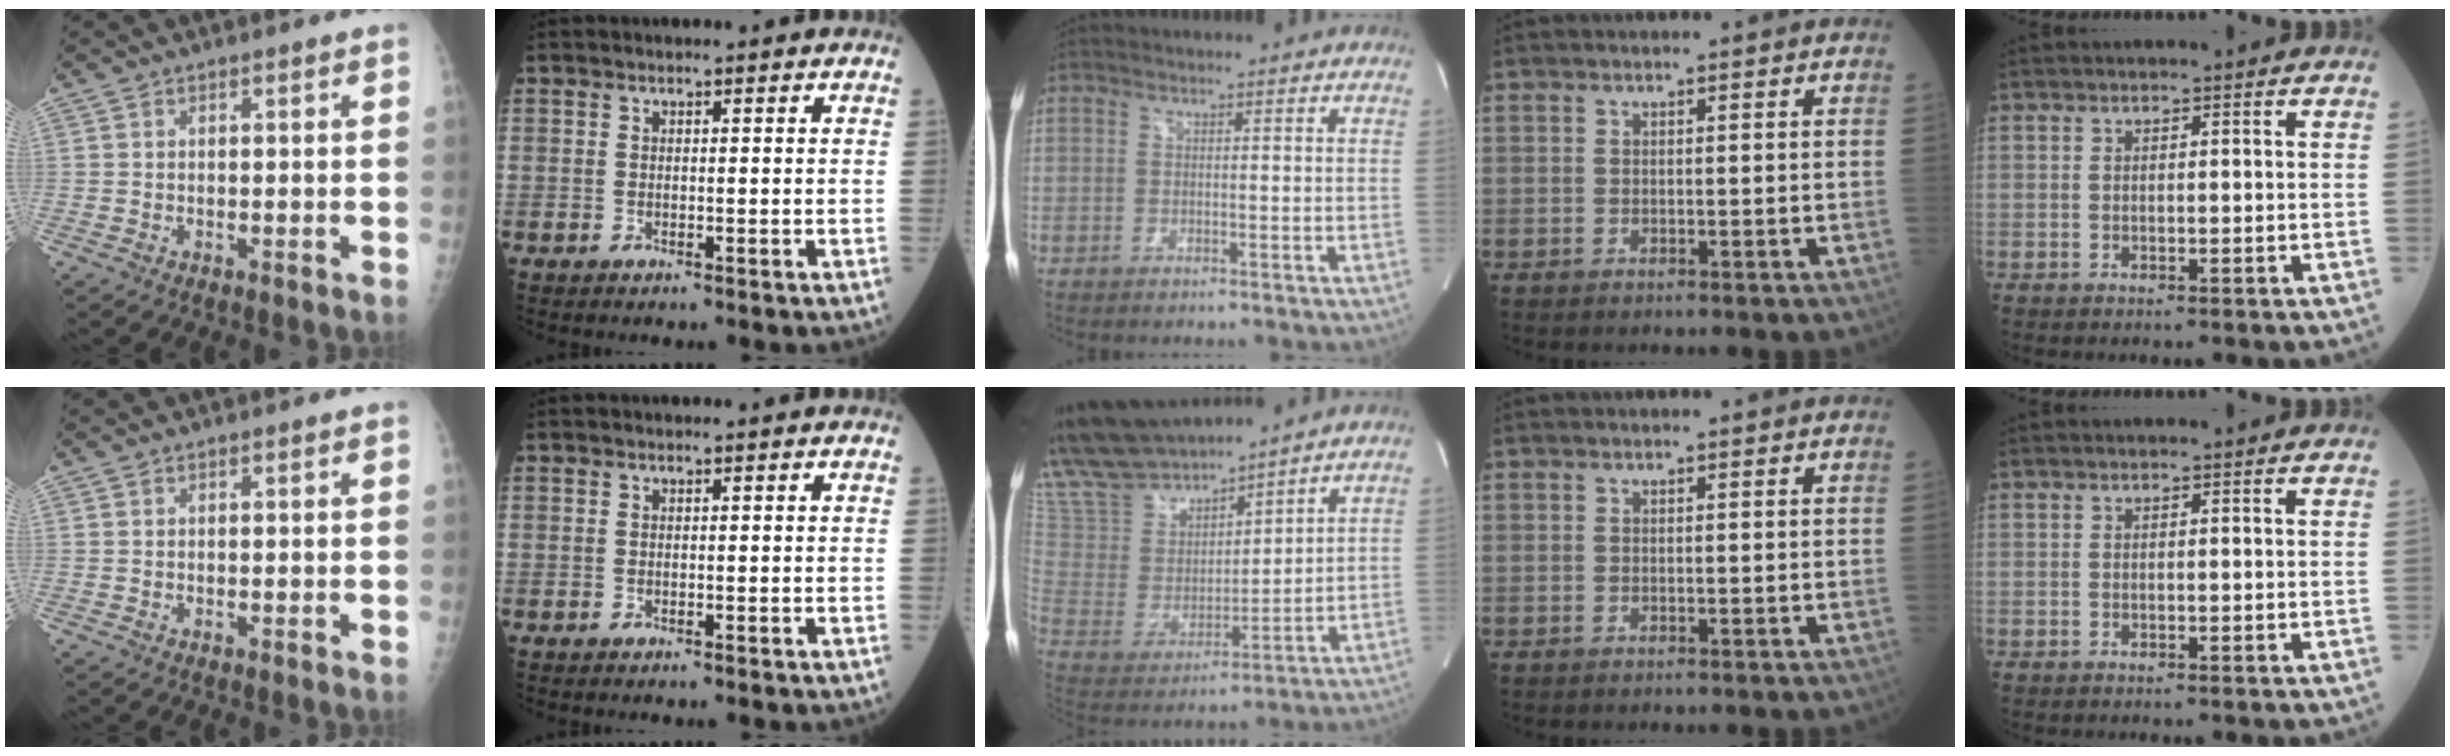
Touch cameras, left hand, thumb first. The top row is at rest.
{"middle": {"total": 17.2, "force": [15.4, 3.7, 6.6], "torque": [-0.128, 0.002, 0.302]}}